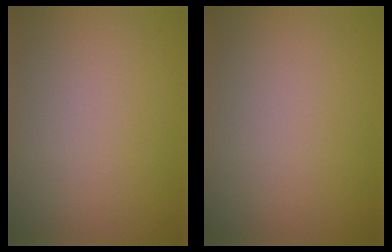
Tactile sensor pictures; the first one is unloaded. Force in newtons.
{"total": 0.0}